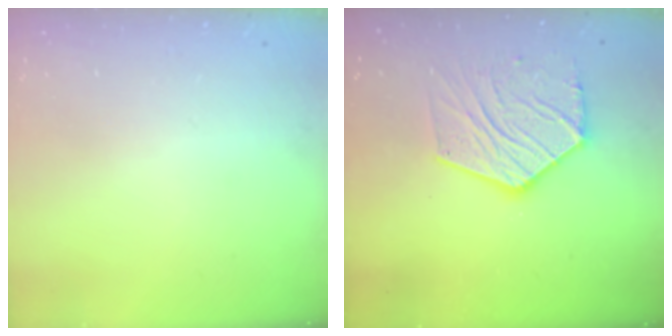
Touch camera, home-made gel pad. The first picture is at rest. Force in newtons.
{"total": 14.8, "press": 14.8, "slide": 0.8}